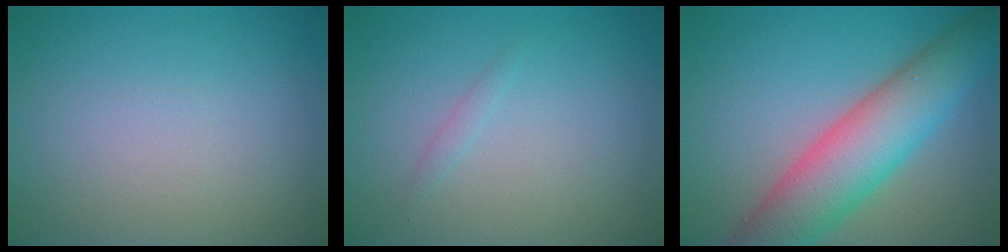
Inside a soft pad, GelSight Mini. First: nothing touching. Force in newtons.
{"total": 0.7, "press": 0.7, "slide": 0.0}
{"total": 8.6, "press": 8.6, "slide": 0.3}